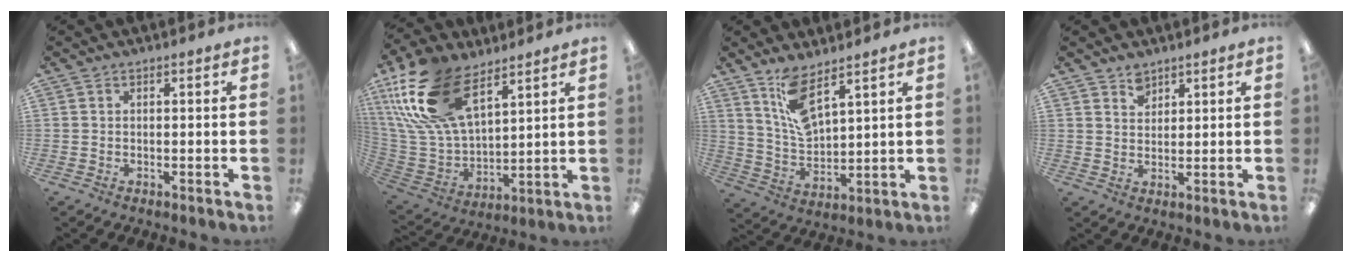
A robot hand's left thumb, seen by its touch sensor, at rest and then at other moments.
{"total": 23.0, "force": [12.5, 11.9, 15.2], "torque": [-0.333, -0.046, 0.229]}
{"total": 10.1, "force": [7.1, 3.7, 6.2], "torque": [-0.122, -0.035, 0.130]}
{"total": 3.5, "force": [2.9, 1.8, 0.6], "torque": [-0.001, -0.017, 0.053]}